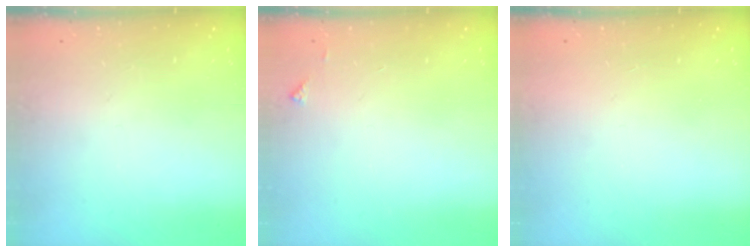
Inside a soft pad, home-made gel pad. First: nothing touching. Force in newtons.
{"total": 3.6, "press": 3.6, "slide": 0.5}
{"total": 1.5, "press": 1.5, "slide": 0.1}